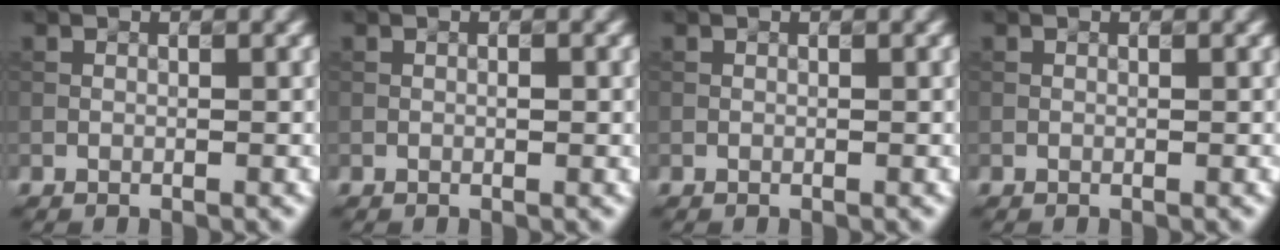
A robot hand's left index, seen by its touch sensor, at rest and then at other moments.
{"total": 0.7, "force": [0.0, 0.1, 0.7], "torque": [-0.011, 0.001, 0.000]}
{"total": 0.0}
{"total": 0.0}